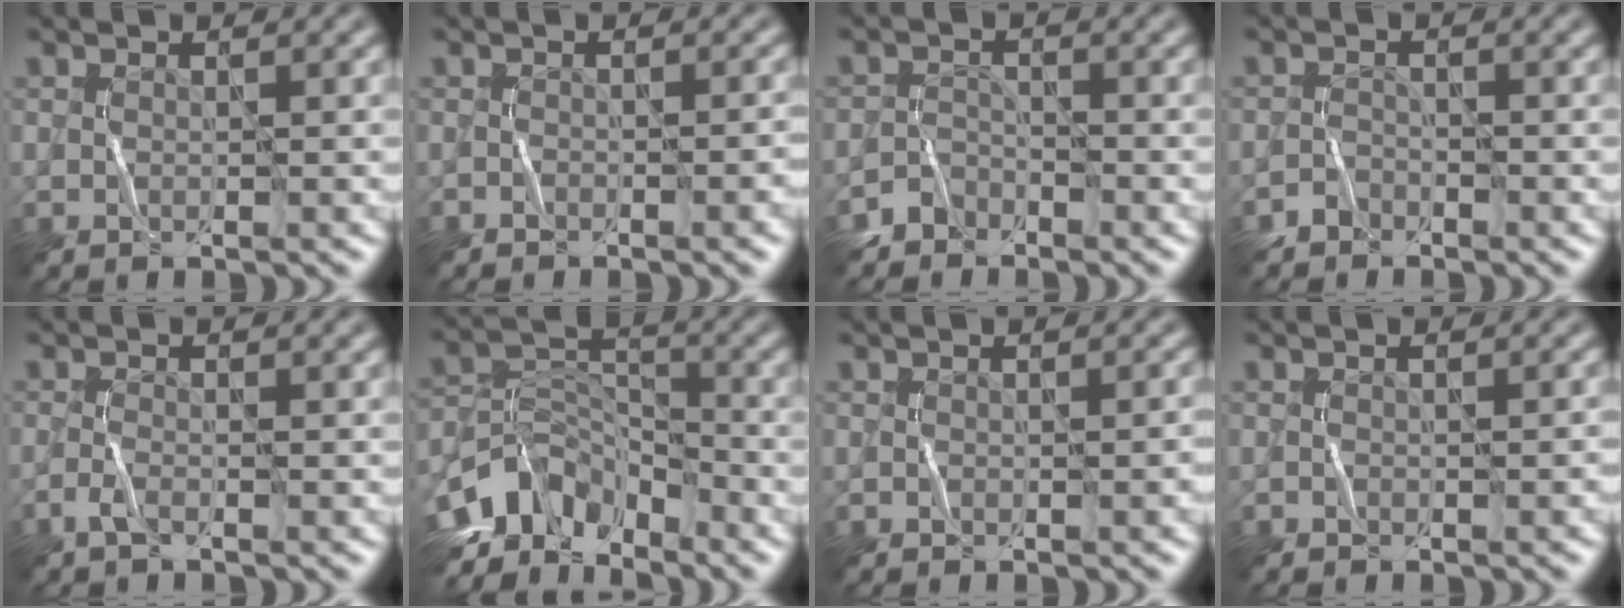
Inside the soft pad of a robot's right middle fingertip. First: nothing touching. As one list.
[{"total": 2.5, "force": [-1.8, 0.7, 1.6], "torque": [-0.013, 0.018, -0.022]}, {"total": 1.7, "force": [-1.5, 0.5, -0.6], "torque": [0.011, 0.013, -0.032]}, {"total": 1.2, "force": [-1.1, 0.3, -0.4], "torque": [0.007, 0.012, -0.022]}, {"total": 1.1, "force": [-1.0, 0.1, 0.4], "torque": [-0.012, 0.007, -0.026]}, {"total": 6.0, "force": [-4.4, 3.4, 2.4], "torque": [-0.034, 0.006, -0.092]}, {"total": 1.6, "force": [-0.8, 0.6, 1.3], "torque": [0.004, 0.018, -0.008]}, {"total": 0.9, "force": [-0.9, 0.2, 0.3], "torque": [0.007, 0.014, -0.012]}]